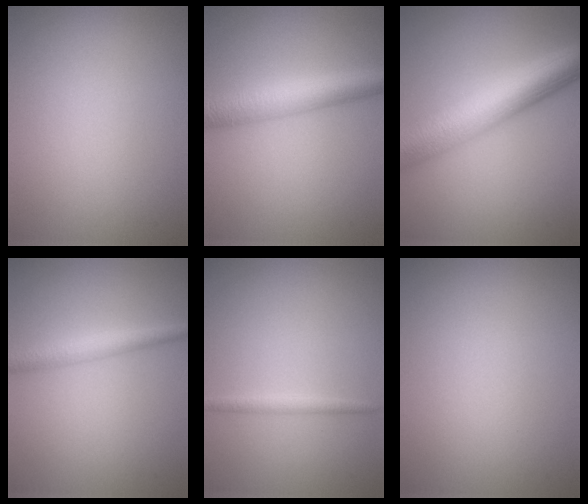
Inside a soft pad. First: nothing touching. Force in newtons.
{"total": 4.5, "press": 4.5, "slide": 0.1}
{"total": 9.2, "press": 9.2, "slide": 0.3}
{"total": 2.4, "press": 2.4, "slide": 0.0}
{"total": 1.2, "press": 1.2, "slide": 0.0}
{"total": 0.0}